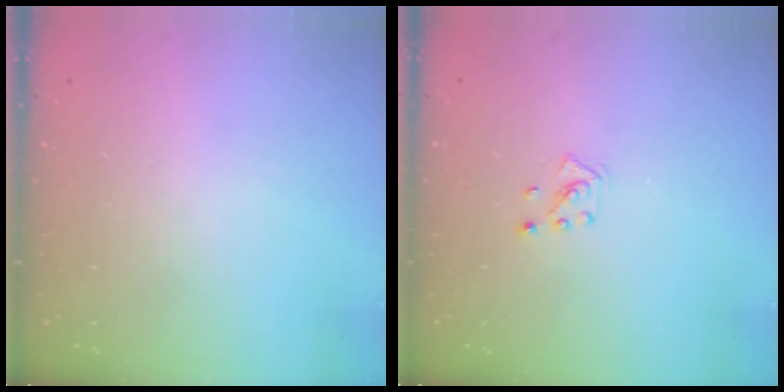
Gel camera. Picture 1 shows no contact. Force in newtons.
{"total": 2.1, "press": 2.0, "slide": 0.3}